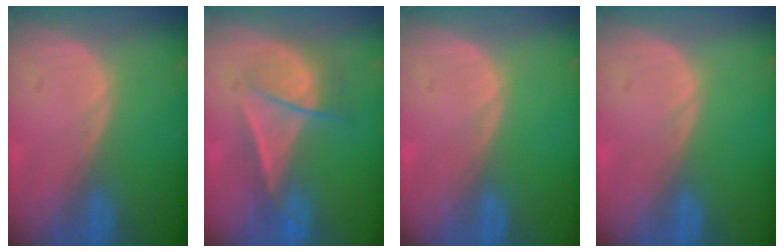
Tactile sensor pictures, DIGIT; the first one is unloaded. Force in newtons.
{"total": 7.1, "press": 6.1, "slide": 3.7}
{"total": 0.0}
{"total": 0.0}